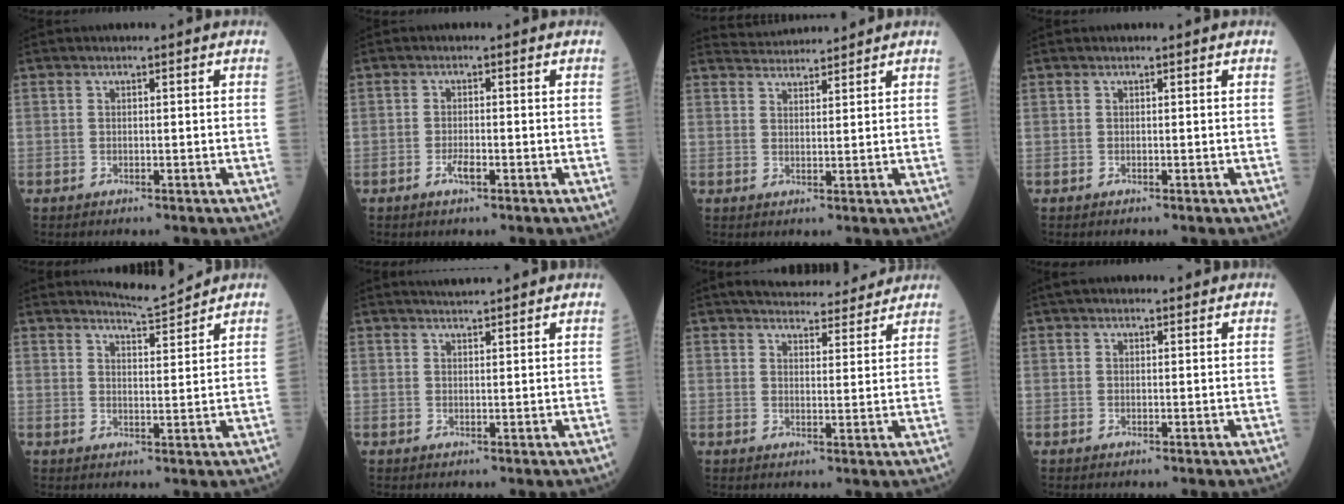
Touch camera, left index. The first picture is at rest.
{"total": 1.9, "force": [-1.0, 0.4, 1.5], "torque": [-0.034, -0.001, -0.017]}
{"total": 4.8, "force": [4.8, 0.0, 0.1], "torque": [-0.012, 0.028, 0.082]}
{"total": 0.0}
{"total": 4.0, "force": [4.0, -0.6, -0.2], "torque": [-0.009, -0.012, 0.066]}
{"total": 3.8, "force": [3.6, -0.1, 1.2], "torque": [-0.020, 0.019, 0.051]}
{"total": 12.2, "force": [11.4, 2.7, 3.6], "torque": [-0.035, 0.010, 0.142]}
{"total": 3.6, "force": [3.1, 1.1, 1.2], "torque": [-0.015, 0.034, 0.046]}